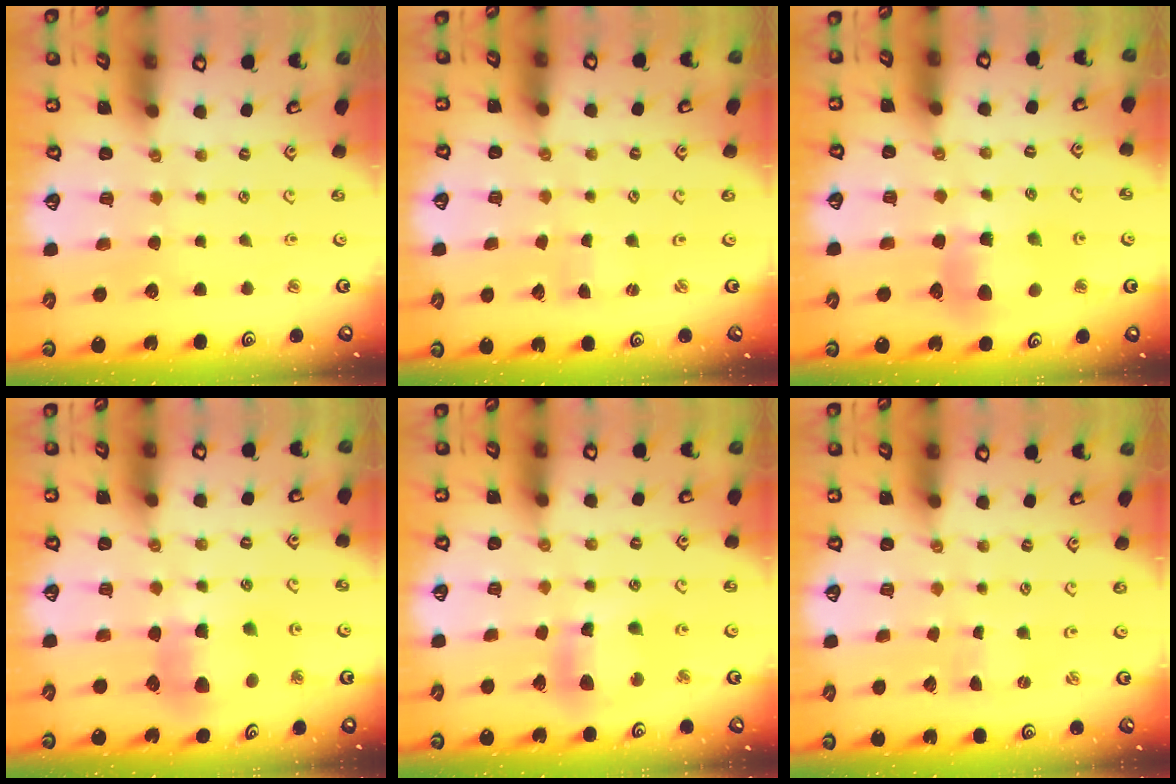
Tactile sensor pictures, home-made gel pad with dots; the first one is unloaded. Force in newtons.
{"total": 1.3, "press": 1.3, "slide": 0.2}
{"total": 7.0, "press": 7.0, "slide": 1.0}
{"total": 7.6, "press": 7.5, "slide": 1.0}
{"total": 10.5, "press": 10.3, "slide": 2.1}
{"total": 0.0}